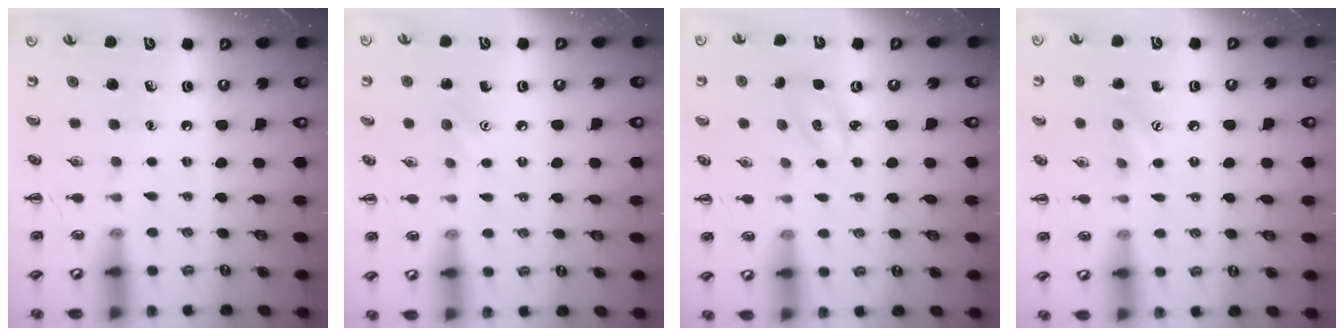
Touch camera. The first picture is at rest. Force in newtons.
{"total": 5.4, "press": 5.3, "slide": 1.3}
{"total": 4.0, "press": 3.8, "slide": 1.1}
{"total": 6.7, "press": 6.5, "slide": 1.7}